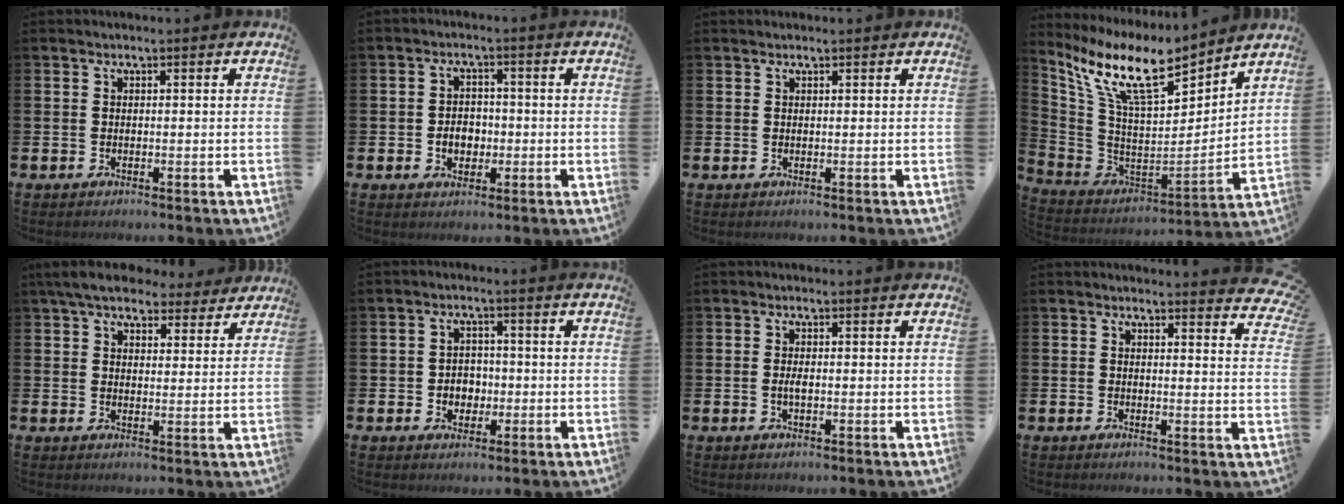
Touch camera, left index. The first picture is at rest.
{"total": 3.3, "force": [-0.8, 2.6, 1.9], "torque": [-0.023, -0.003, -0.023]}
{"total": 0.6, "force": [0.6, 0.1, 0.1], "torque": [0.001, -0.001, 0.009]}
{"total": 11.5, "force": [9.0, 3.2, 6.5], "torque": [-0.164, -0.053, 0.160]}
{"total": 7.0, "force": [6.4, 2.3, 1.9], "torque": [-0.049, -0.026, 0.115]}
{"total": 3.0, "force": [-0.4, 2.7, 1.1], "torque": [-0.020, 0.001, -0.015]}
{"total": 1.3, "force": [-0.1, 0.5, 1.2], "torque": [-0.022, 0.001, -0.005]}
{"total": 2.9, "force": [2.9, 0.2, 0.3], "torque": [0.009, -0.025, 0.047]}